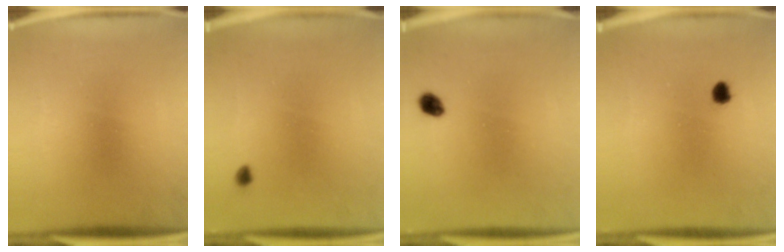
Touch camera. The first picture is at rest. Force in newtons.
{"total": 0.8}
{"total": 2.0}
{"total": 1.7}